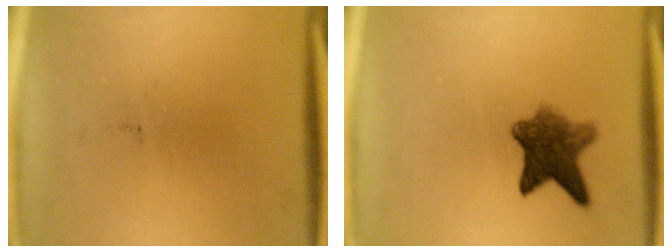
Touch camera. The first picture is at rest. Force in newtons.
{"total": 7.1}